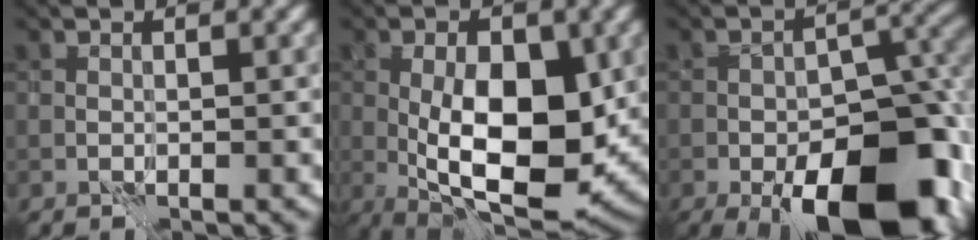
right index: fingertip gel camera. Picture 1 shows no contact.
{"total": 10.5, "force": [-1.1, 4.9, 9.3], "torque": [-0.151, -0.004, -0.016]}
{"total": 15.1, "force": [-7.3, 7.0, 11.2], "torque": [-0.143, -0.015, -0.111]}